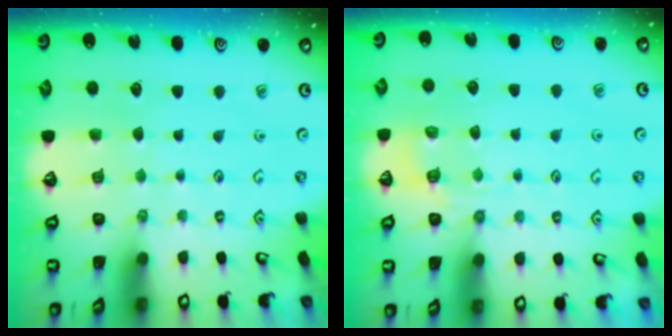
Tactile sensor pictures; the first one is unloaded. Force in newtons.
{"total": 4.8, "press": 4.5, "slide": 1.6}